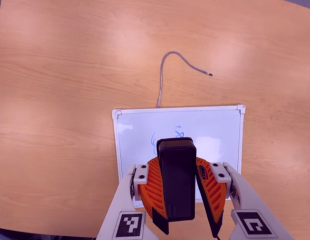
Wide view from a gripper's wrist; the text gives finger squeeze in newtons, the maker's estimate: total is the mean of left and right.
{"total": 9.1, "left": 9.2, "right": 9.0}